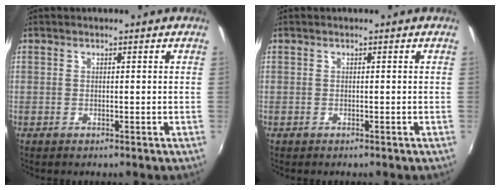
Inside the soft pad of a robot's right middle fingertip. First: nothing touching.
{"total": 0.0}